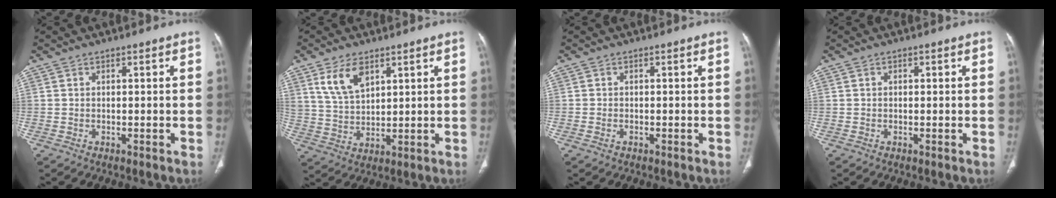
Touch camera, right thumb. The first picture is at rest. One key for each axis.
{"total": 8.1, "fx": 4.5, "fy": 4.4, "fz": 5.2, "tx": -0.088, "ty": -0.020, "tz": 0.095}
{"total": 0.7, "fx": -0.3, "fy": 0.5, "fz": 0.4, "tx": -0.012, "ty": 0.003, "tz": -0.005}
{"total": 0.5, "fx": 0.1, "fy": 0.4, "fz": 0.3, "tx": -0.002, "ty": 0.001, "tz": 0.000}